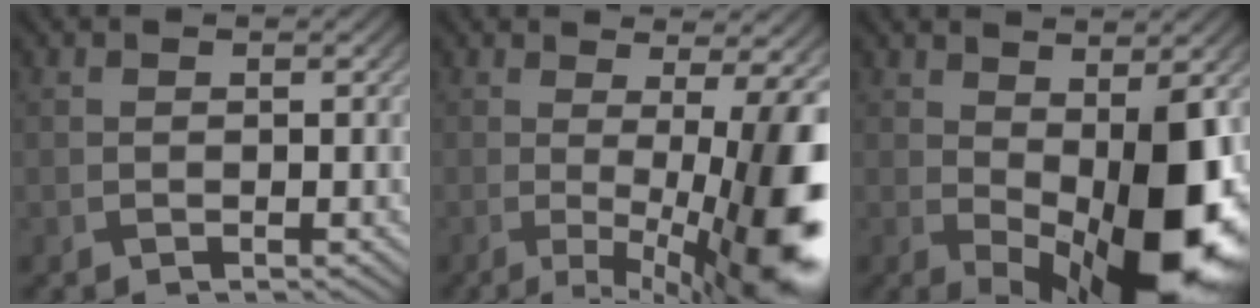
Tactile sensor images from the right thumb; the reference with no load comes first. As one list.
[{"total": 17.2, "force": [-2.5, 5.5, 16.1], "torque": [-0.174, -0.004, -0.029]}, {"total": 13.8, "force": [-0.7, 5.8, 12.5], "torque": [-0.172, -0.008, 0.002]}]